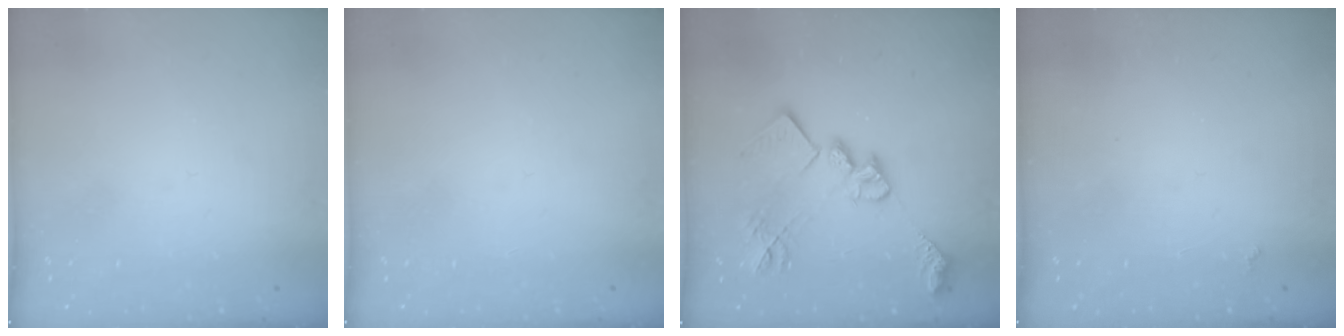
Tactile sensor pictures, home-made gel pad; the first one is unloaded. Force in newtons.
{"total": 1.1, "press": 1.0, "slide": 0.1}
{"total": 20.5, "press": 20.5, "slide": 1.2}
{"total": 1.9, "press": 1.9, "slide": 0.3}